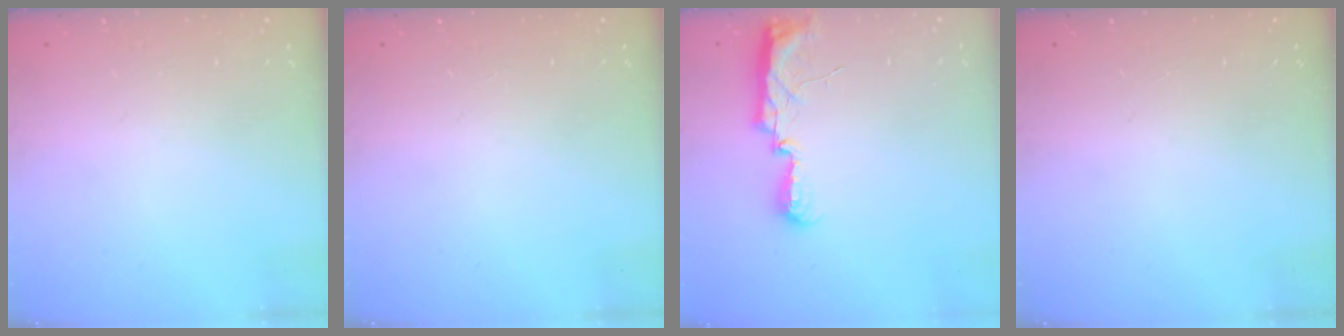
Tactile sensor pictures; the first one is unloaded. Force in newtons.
{"total": 0.0}
{"total": 11.5, "press": 10.2, "slide": 5.3}
{"total": 0.0}